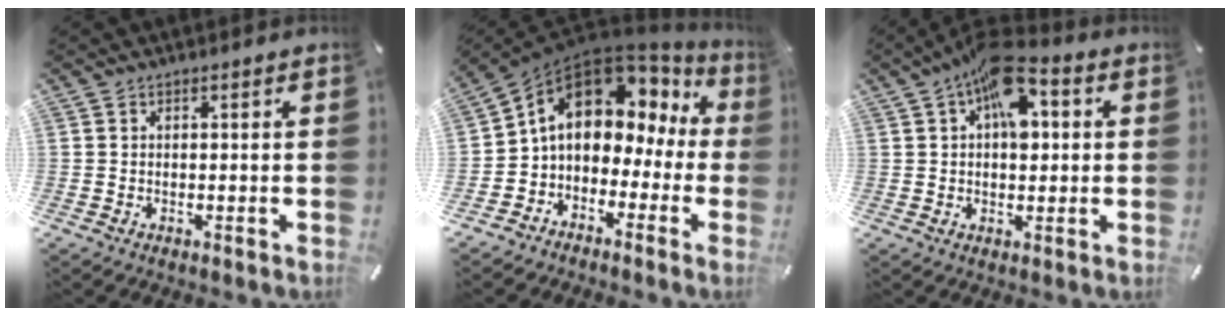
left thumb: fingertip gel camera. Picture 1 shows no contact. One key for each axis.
{"total": 11.2, "fx": 3.5, "fy": 8.5, "fz": 6.6, "tx": -0.112, "ty": -0.018, "tz": 0.061}
{"total": 11.6, "fx": 3.9, "fy": 6.4, "fz": 8.9, "tx": -0.122, "ty": -0.012, "tz": 0.067}